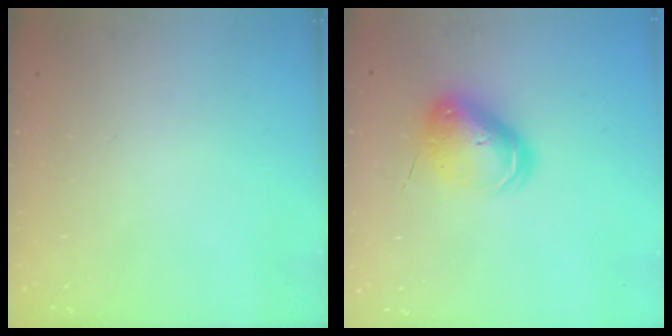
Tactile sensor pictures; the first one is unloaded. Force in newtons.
{"total": 8.9, "press": 8.8, "slide": 1.4}